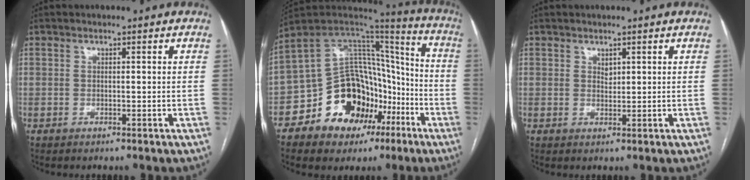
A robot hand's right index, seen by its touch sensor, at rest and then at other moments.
{"total": 19.5, "force": [-8.7, 13.1, 11.4], "torque": [-0.182, 0.060, -0.137]}
{"total": 1.1, "force": [0.7, 0.6, 0.6], "torque": [-0.008, -0.001, 0.014]}